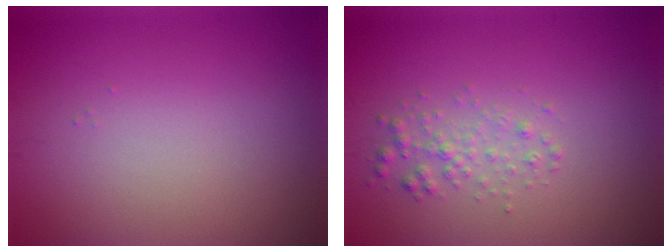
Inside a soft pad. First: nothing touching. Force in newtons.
{"total": 1.7, "press": 1.7, "slide": 0.0}